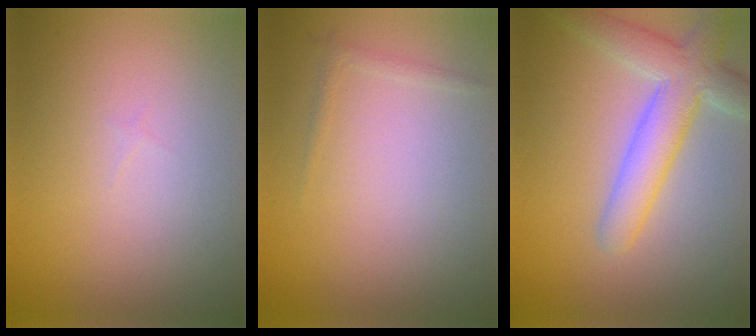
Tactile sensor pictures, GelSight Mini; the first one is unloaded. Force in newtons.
{"total": 0.7, "press": 0.7, "slide": 0.0}
{"total": 5.7, "press": 5.6, "slide": 0.7}